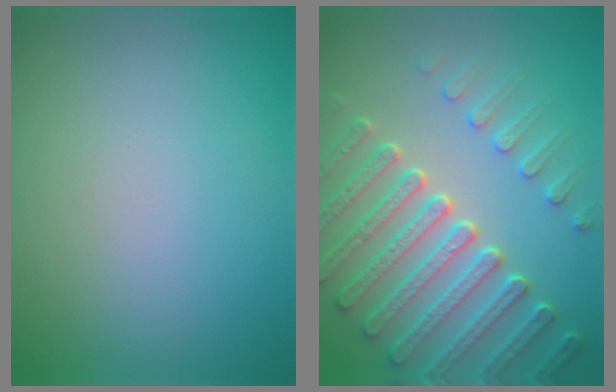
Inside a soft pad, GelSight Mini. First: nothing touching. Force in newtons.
{"total": 7.3, "press": 5.6, "slide": 4.6}